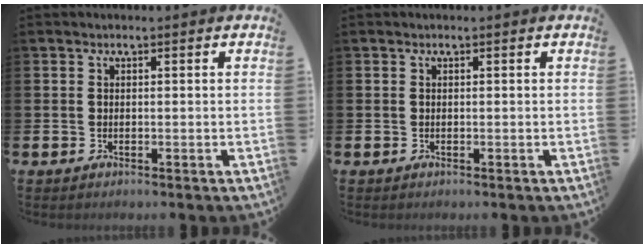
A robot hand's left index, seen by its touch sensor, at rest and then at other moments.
{"total": 0.0}